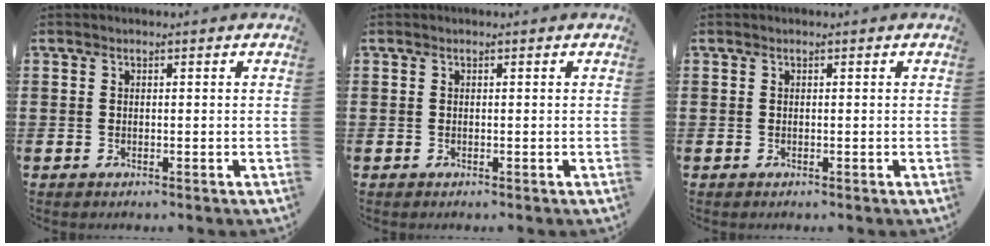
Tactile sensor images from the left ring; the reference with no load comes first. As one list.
[{"total": 0.0}, {"total": 0.0}]